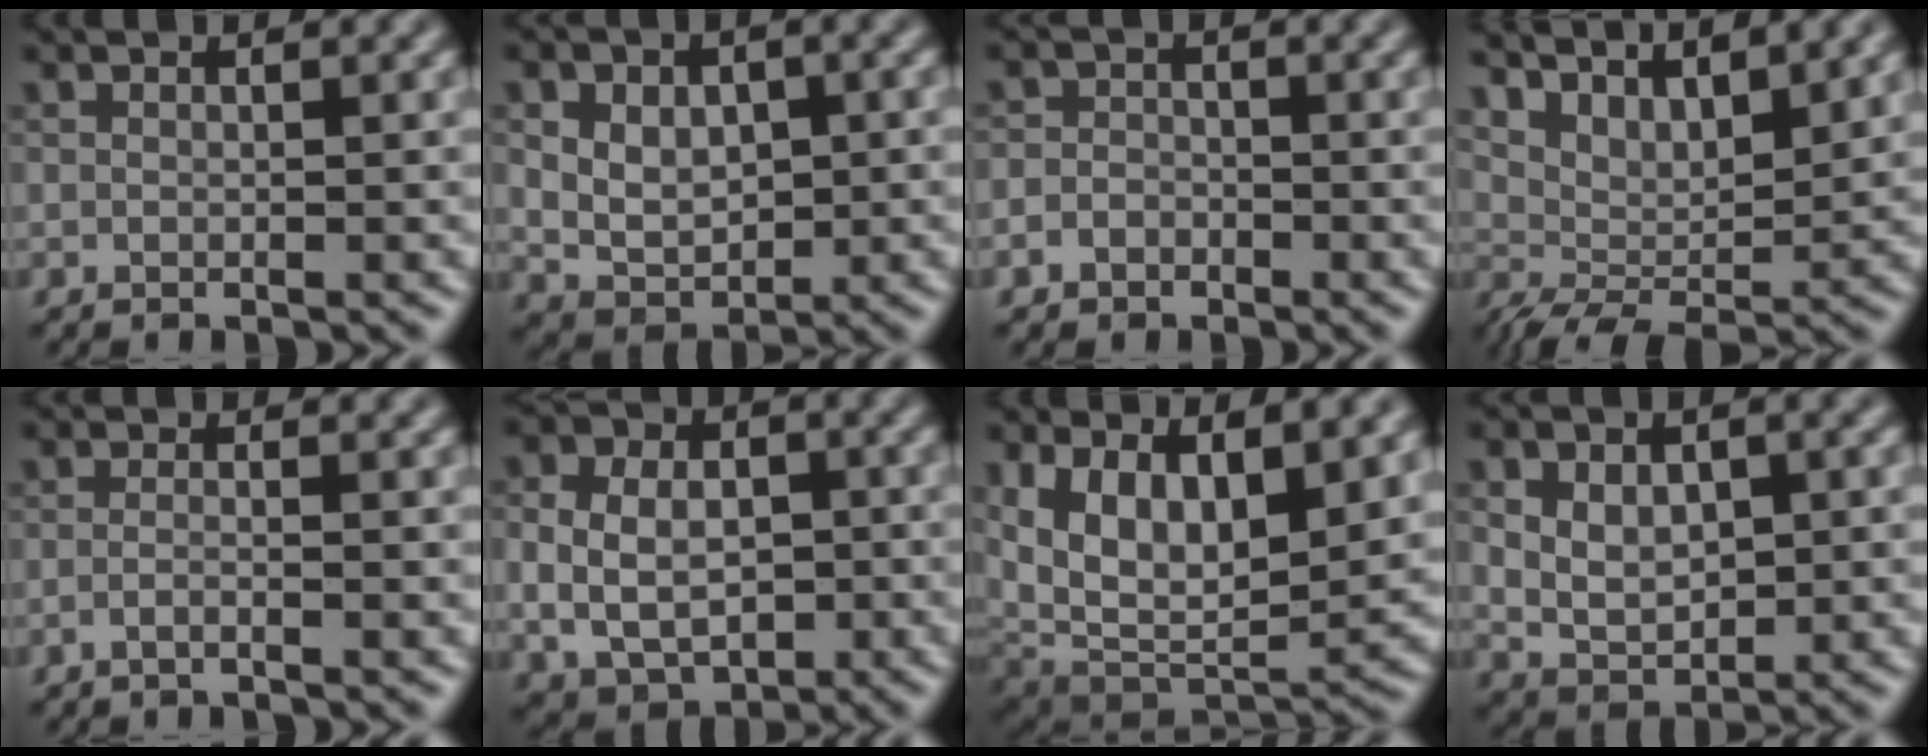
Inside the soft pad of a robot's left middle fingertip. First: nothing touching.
{"total": 6.3, "force": [0.9, 4.4, 4.4], "torque": [-0.071, 0.013, 0.015]}
{"total": 1.9, "force": [-0.9, 1.5, 0.5], "torque": [0.013, 0.004, -0.023]}
{"total": 6.4, "force": [4.9, 1.9, 3.7], "torque": [-0.071, 0.006, 0.078]}
{"total": 1.4, "force": [-0.7, 0.4, 1.2], "torque": [-0.016, -0.001, -0.020]}
{"total": 8.3, "force": [-0.1, 6.6, 5.0], "torque": [-0.080, 0.006, -0.012]}
{"total": 13.8, "force": [4.0, 7.2, 11.1], "torque": [-0.186, -0.004, 0.082]}
{"total": 5.4, "force": [0.6, 3.5, 4.1], "torque": [-0.070, 0.001, 0.016]}